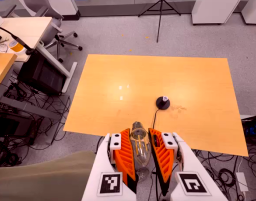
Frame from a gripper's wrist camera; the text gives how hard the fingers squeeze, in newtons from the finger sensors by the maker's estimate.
{"total": 19.0, "left": 20.2, "right": 17.9}